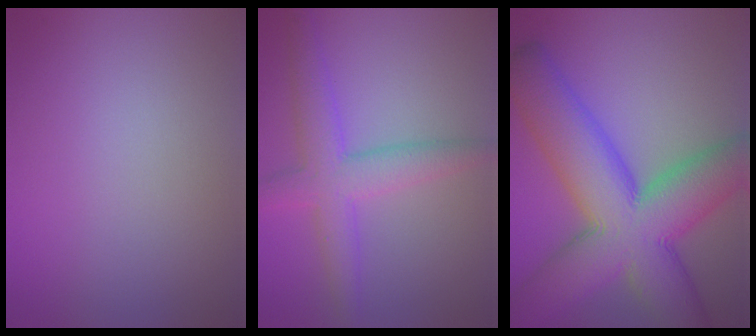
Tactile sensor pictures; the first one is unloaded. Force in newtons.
{"total": 4.7, "press": 4.7, "slide": 0.3}
{"total": 13.6, "press": 13.6, "slide": 0.6}